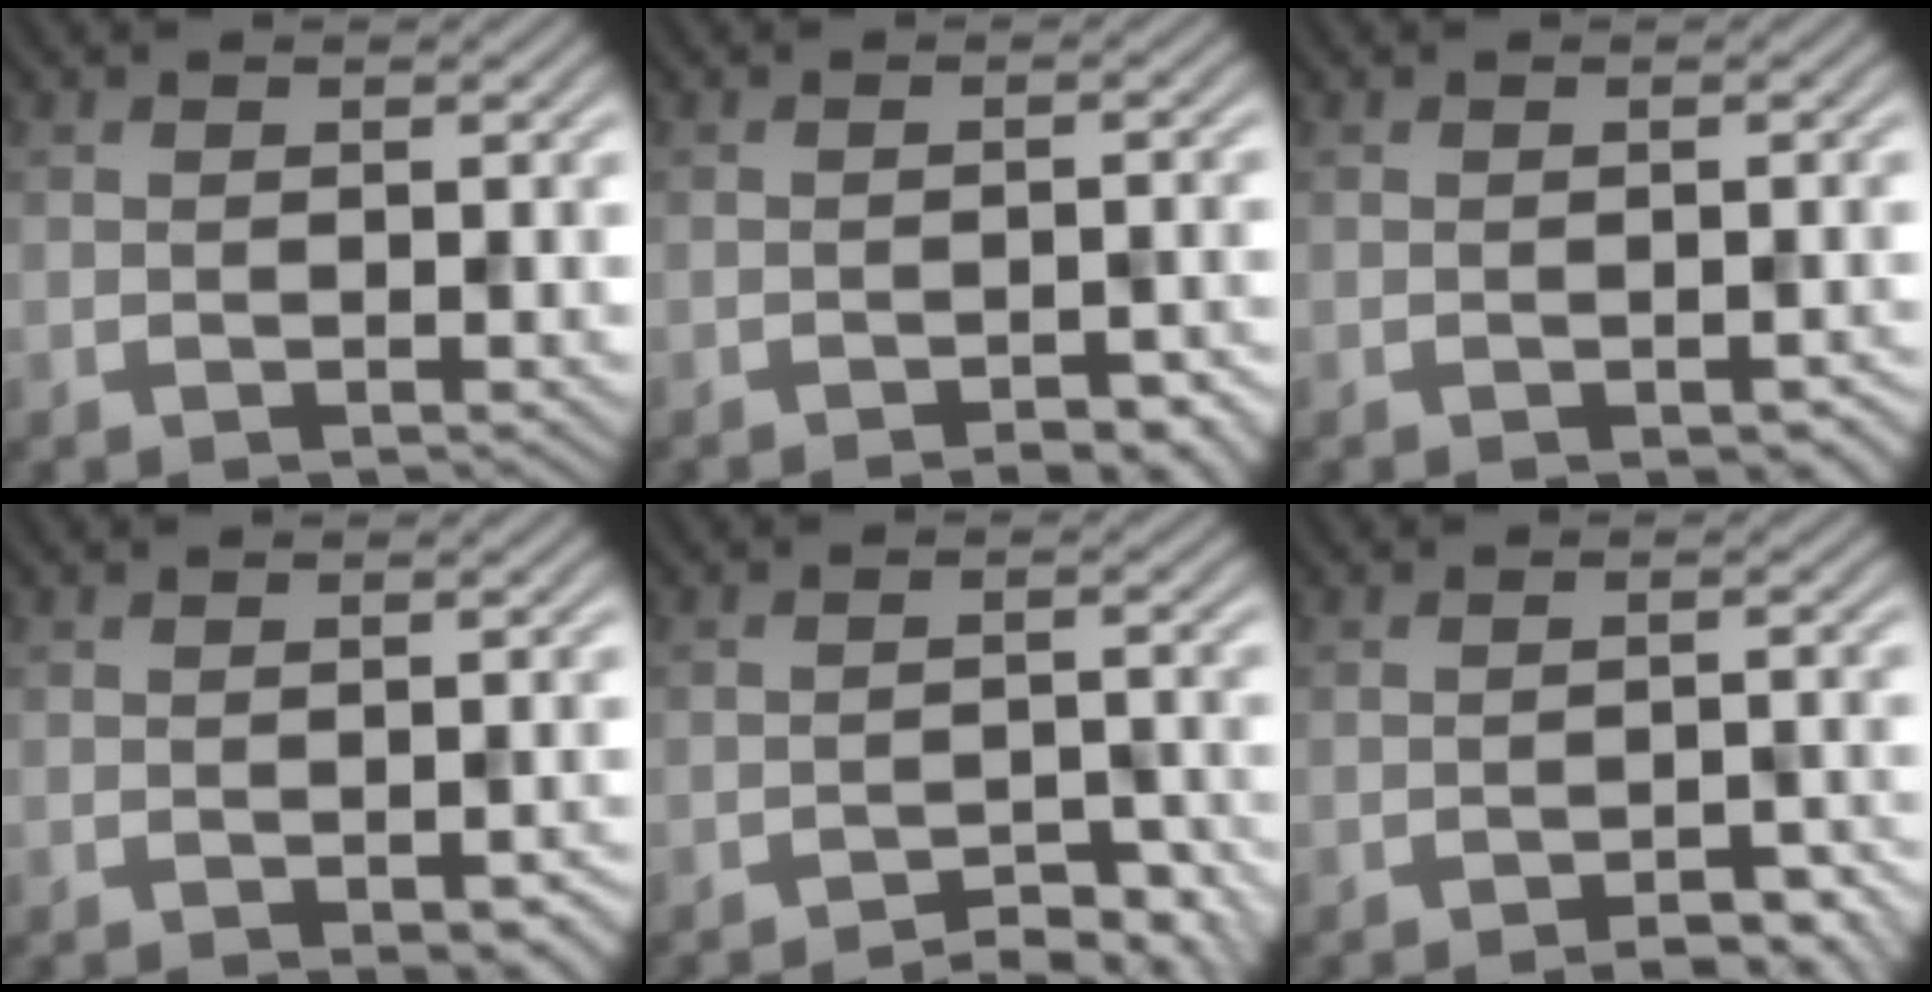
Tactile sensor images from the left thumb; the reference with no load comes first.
{"total": 3.4, "force": [-2.6, 1.0, 2.1], "torque": [-0.032, 0.003, -0.028]}
{"total": 1.6, "force": [-0.9, 0.7, 1.1], "torque": [-0.017, -0.007, -0.006]}
{"total": 2.7, "force": [-1.5, 1.1, 2.0], "torque": [-0.027, -0.008, -0.010]}
{"total": 5.1, "force": [-4.5, 1.1, 2.1], "torque": [-0.031, 0.010, -0.062]}
{"total": 3.9, "force": [-3.1, 1.0, 2.2], "torque": [-0.034, 0.005, -0.038]}